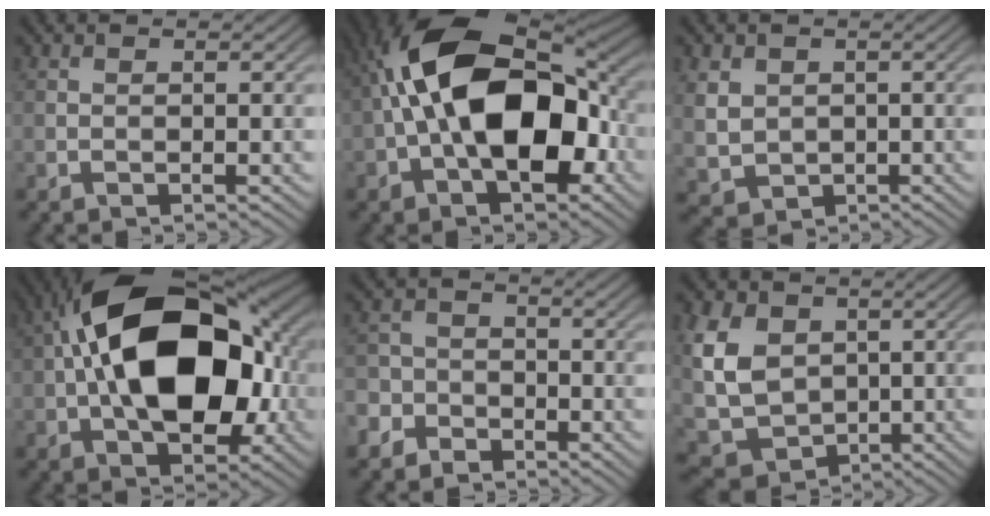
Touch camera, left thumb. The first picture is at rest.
{"total": 17.1, "force": [-0.4, 9.5, 14.2], "torque": [-0.239, 0.034, -0.025]}
{"total": 4.7, "force": [0.7, 4.1, 2.1], "torque": [-0.074, -0.009, 0.017]}
{"total": 17.9, "force": [0.4, 10.7, 14.4], "torque": [-0.239, 0.023, -0.006]}
{"total": 4.8, "force": [-3.1, 3.5, 1.2], "torque": [-0.019, 0.000, -0.077]}
{"total": 10.2, "force": [1.2, 8.1, 6.1], "torque": [-0.167, -0.006, 0.020]}